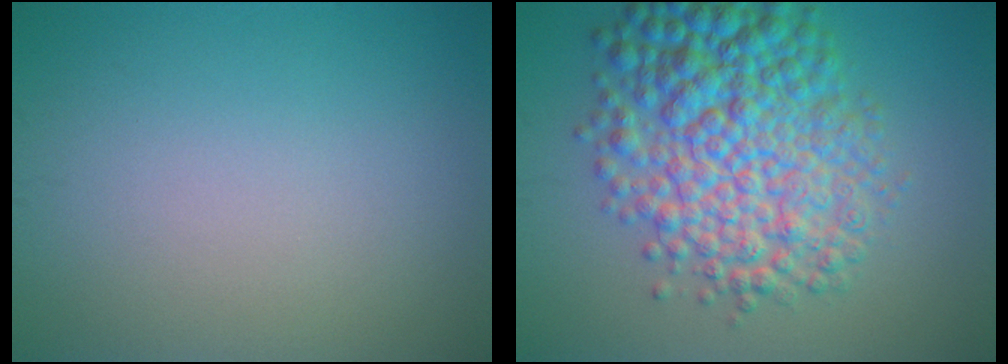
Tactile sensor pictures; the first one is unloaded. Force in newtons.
{"total": 9.7, "press": 9.7, "slide": 0.1}